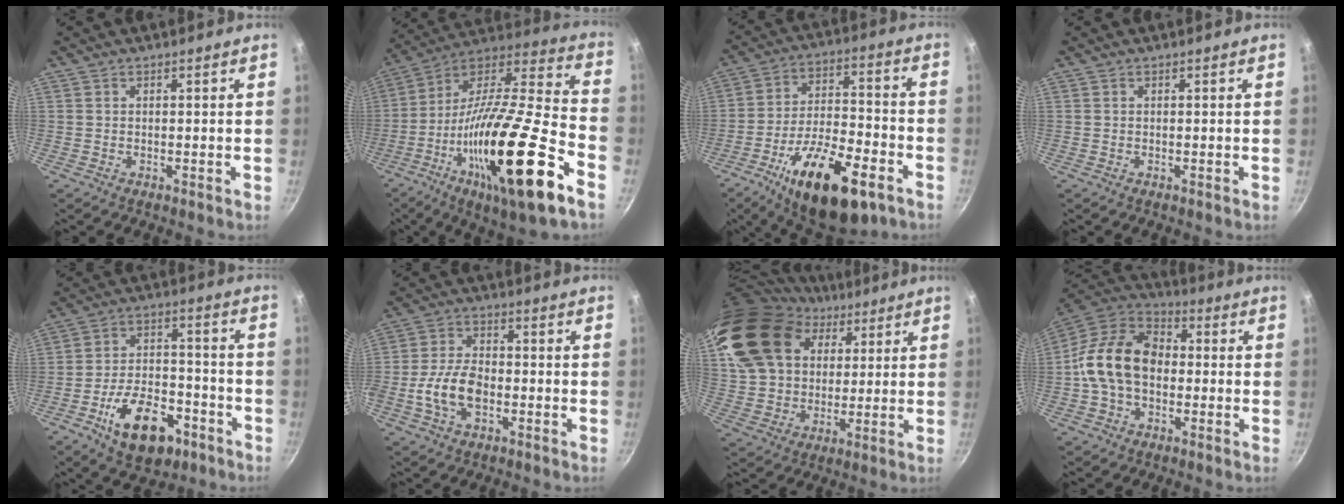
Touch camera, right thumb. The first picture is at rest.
{"total": 31.2, "force": [-12.9, 7.4, 27.4], "torque": [-0.427, 0.041, -0.225]}
{"total": 22.1, "force": [-11.5, 9.0, 16.5], "torque": [-0.250, 0.045, -0.181]}
{"total": 0.0}
{"total": 12.1, "force": [-5.2, 6.2, 9.0], "torque": [-0.127, 0.018, -0.078]}
{"total": 9.5, "force": [-2.6, 5.5, 7.3], "torque": [-0.135, 0.026, -0.055]}
{"total": 23.1, "force": [9.0, 16.8, 13.1], "torque": [-0.228, 0.014, 0.168]}
{"total": 15.7, "force": [-0.9, 11.3, 10.9], "torque": [-0.163, 0.037, -0.035]}